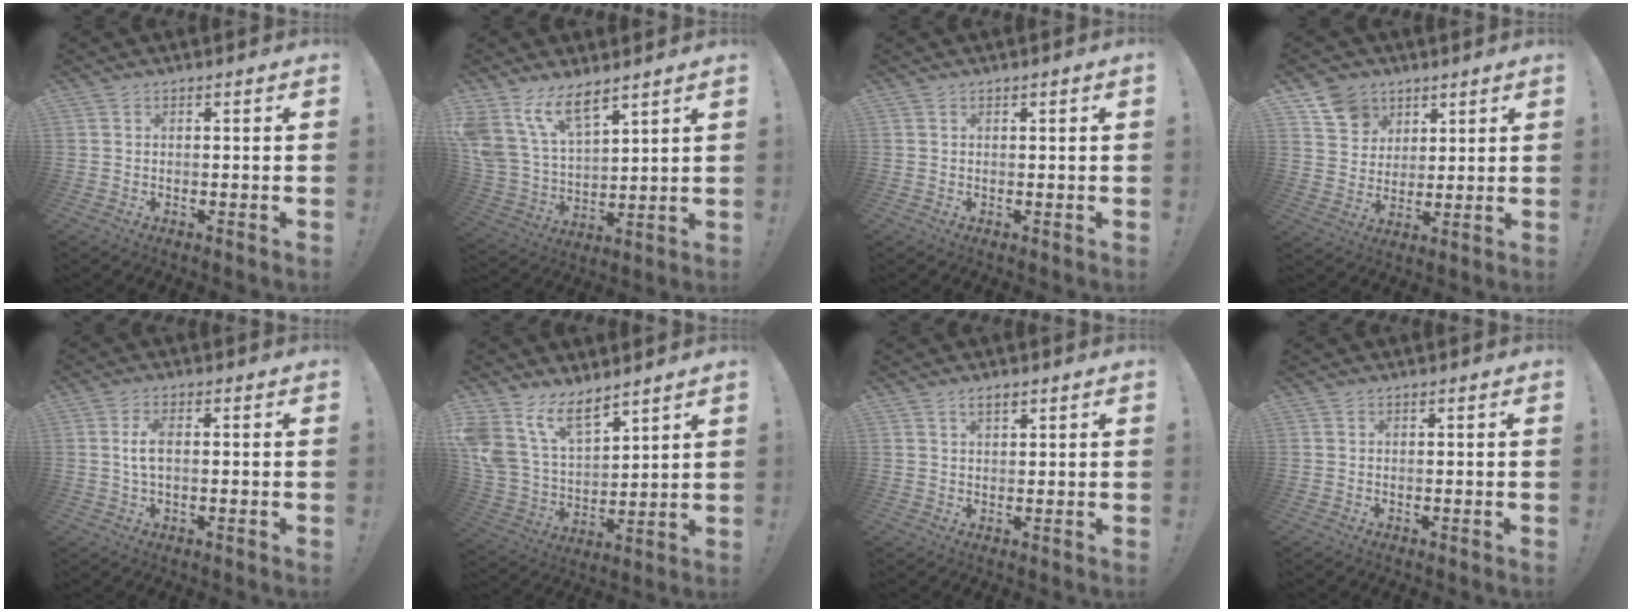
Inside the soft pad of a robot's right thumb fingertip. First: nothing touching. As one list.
[{"total": 13.6, "force": [9.9, 6.2, 7.1], "torque": [-0.164, -0.068, 0.187]}, {"total": 0.0}, {"total": 10.3, "force": [6.0, 8.1, 1.9], "torque": [-0.029, -0.040, 0.122]}, {"total": 4.5, "force": [0.2, 1.6, 4.2], "torque": [-0.076, 0.000, 0.001]}, {"total": 14.7, "force": [10.3, 7.5, 7.4], "torque": [-0.173, -0.072, 0.197]}, {"total": 2.5, "force": [1.6, 1.1, 1.6], "torque": [-0.023, -0.005, 0.026]}, {"total": 0.0}]